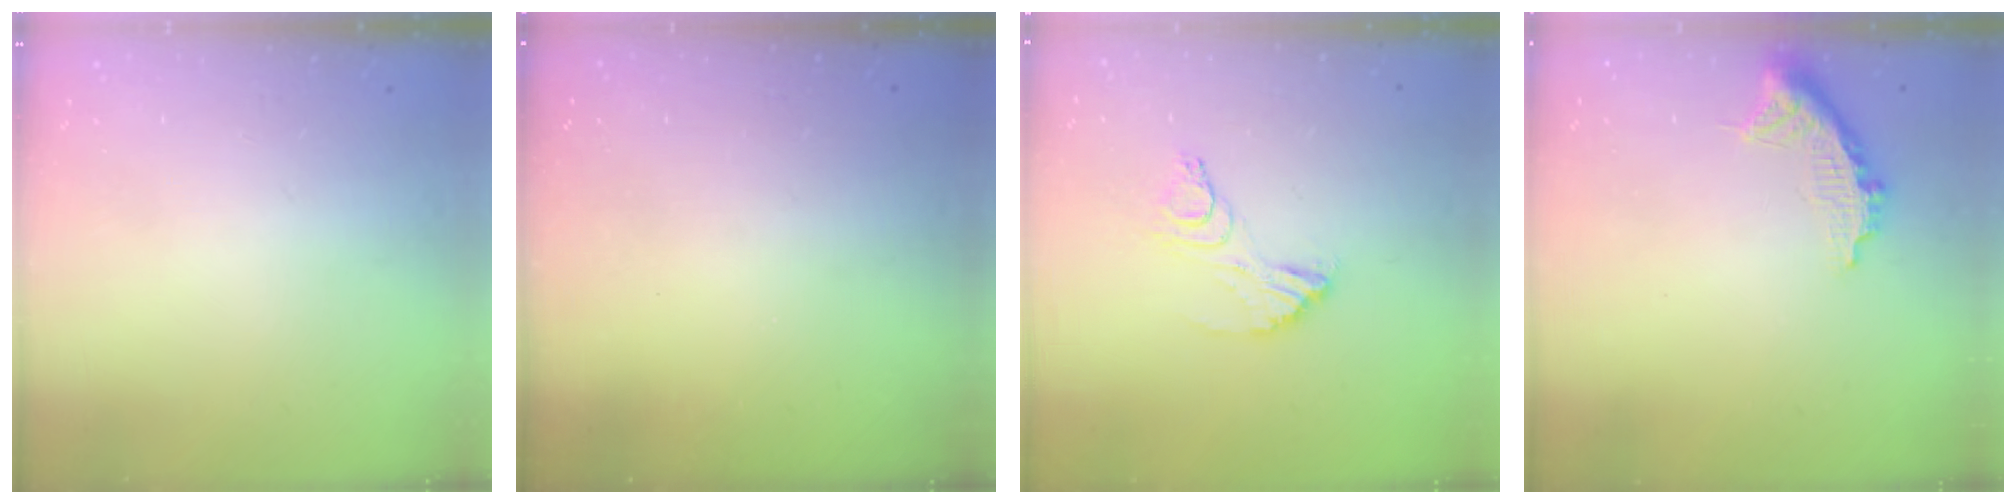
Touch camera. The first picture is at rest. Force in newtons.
{"total": 2.9, "press": 2.7, "slide": 0.8}
{"total": 11.6, "press": 11.6, "slide": 0.9}
{"total": 9.5, "press": 9.5, "slide": 0.5}